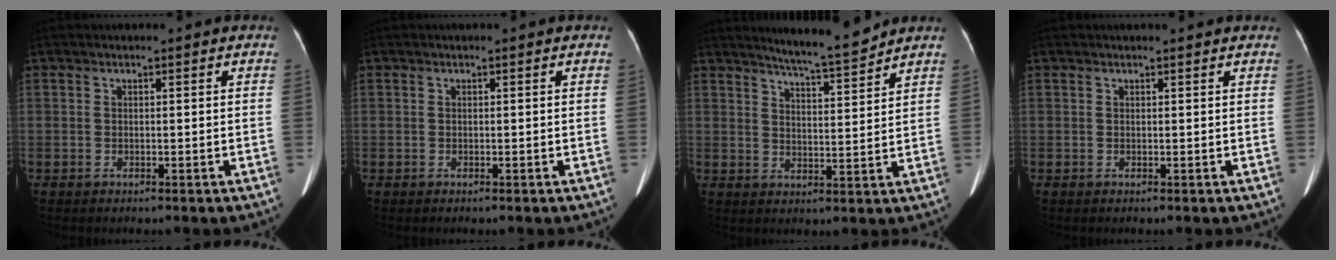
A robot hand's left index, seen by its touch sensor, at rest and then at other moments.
{"total": 0.0}
{"total": 7.3, "force": [6.8, -0.8, 2.4], "torque": [-0.046, -0.011, 0.111]}
{"total": 1.0, "force": [1.0, 0.1, 0.1], "torque": [-0.010, 0.005, 0.011]}